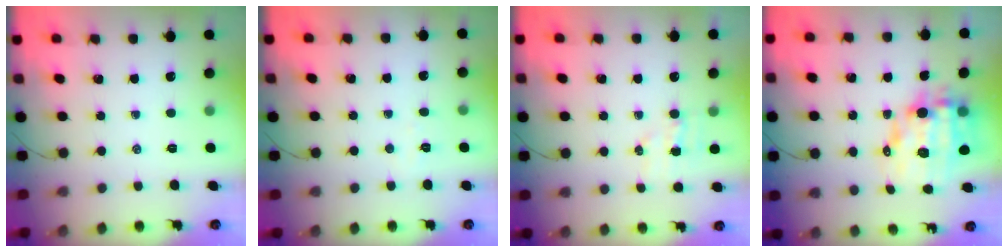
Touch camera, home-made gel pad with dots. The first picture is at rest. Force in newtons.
{"total": 2.4, "press": 2.3, "slide": 0.6}
{"total": 5.0, "press": 4.9, "slide": 1.2}
{"total": 12.4, "press": 11.9, "slide": 3.5}